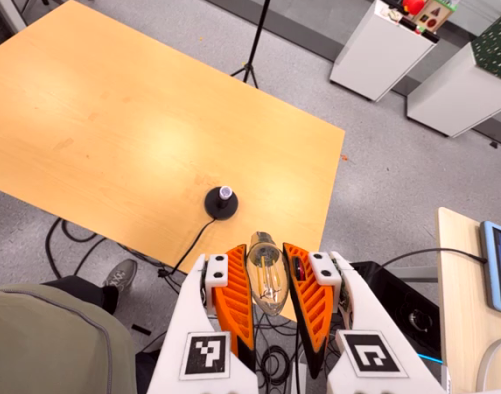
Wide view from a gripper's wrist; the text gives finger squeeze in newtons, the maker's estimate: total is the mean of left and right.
{"total": 19.5, "left": 21.2, "right": 17.8}